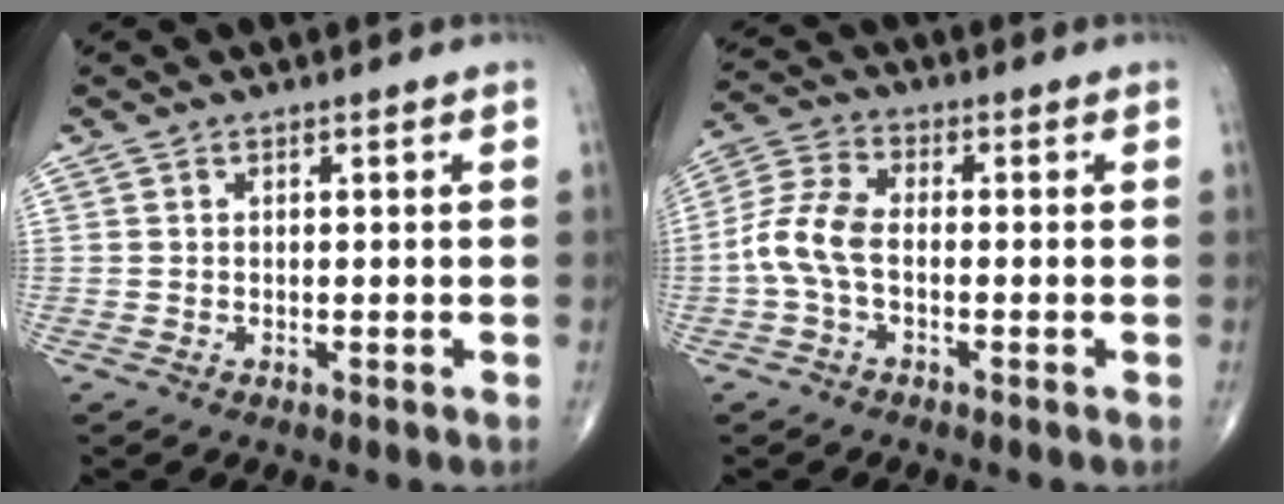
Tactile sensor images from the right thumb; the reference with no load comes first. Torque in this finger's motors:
{"motor_torque": [0.06, 0.06, 0.12, -0.13, 0.09]}